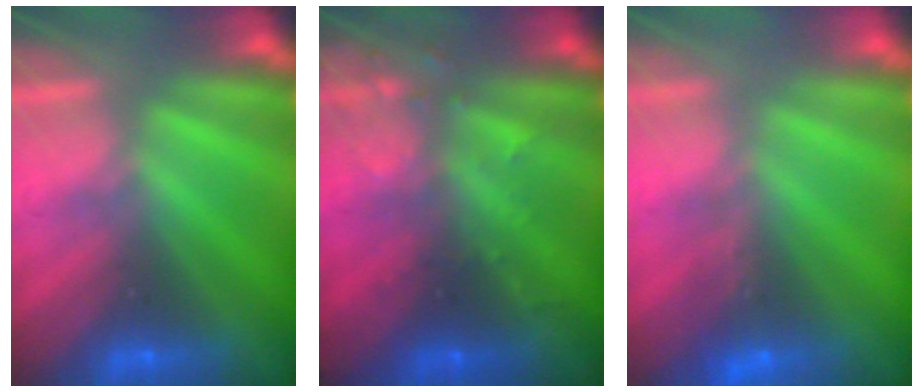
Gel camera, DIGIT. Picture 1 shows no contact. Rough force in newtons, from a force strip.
{"total": 2.9}
{"total": 1.2}